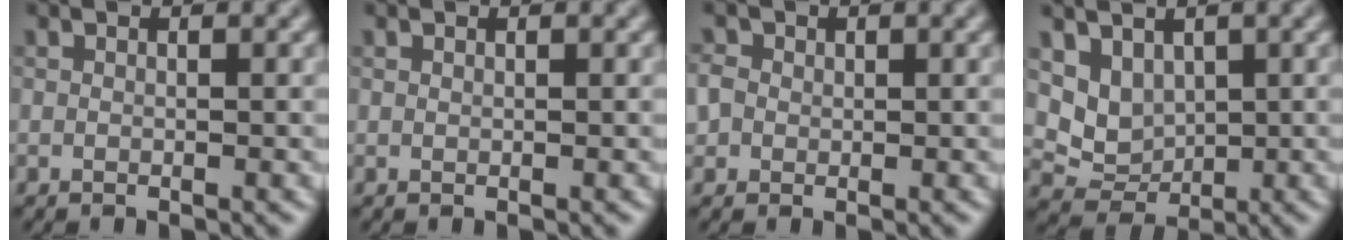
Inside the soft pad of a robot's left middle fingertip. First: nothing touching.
{"total": 0.0}
{"total": 2.5, "force": [0.4, 2.2, 1.0], "torque": [-0.017, 0.015, 0.001]}
{"total": 3.6, "force": [1.6, 2.7, 1.6], "torque": [-0.034, -0.012, 0.035]}